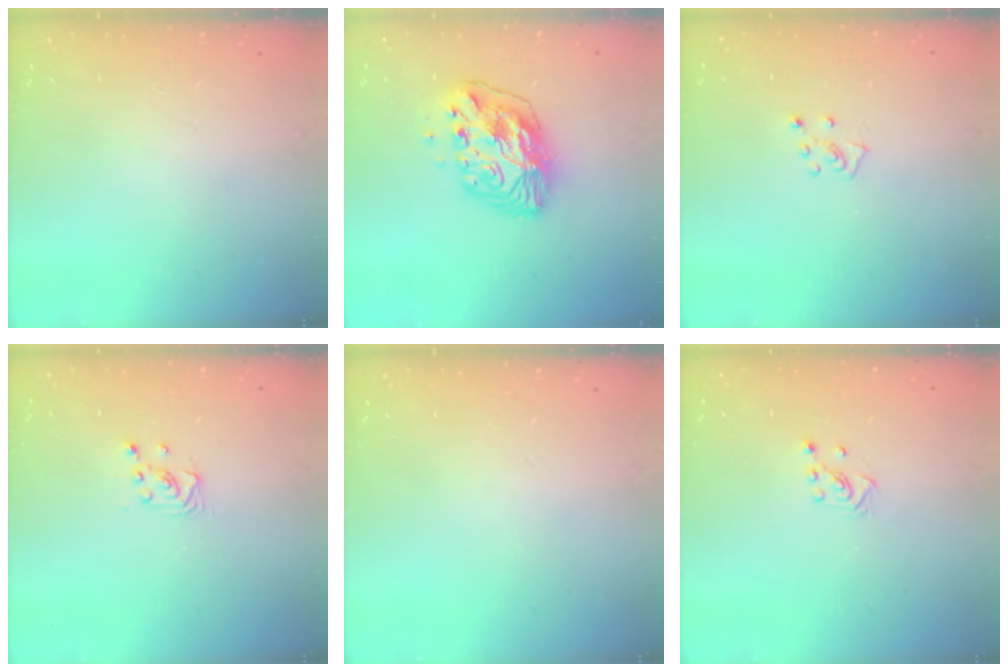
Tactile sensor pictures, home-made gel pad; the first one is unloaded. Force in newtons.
{"total": 11.0, "press": 11.0, "slide": 0.5}
{"total": 5.0, "press": 4.9, "slide": 0.4}
{"total": 2.2, "press": 2.2, "slide": 0.3}
{"total": 0.0}
{"total": 2.6, "press": 2.5, "slide": 0.6}